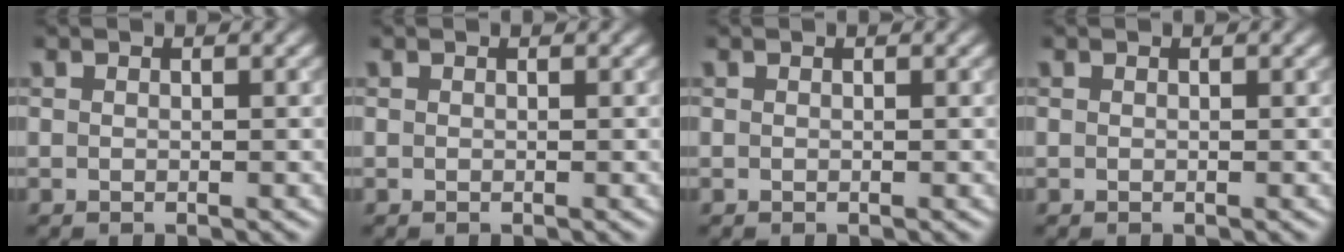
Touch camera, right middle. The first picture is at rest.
{"total": 0.0}
{"total": 0.0}
{"total": 0.0}